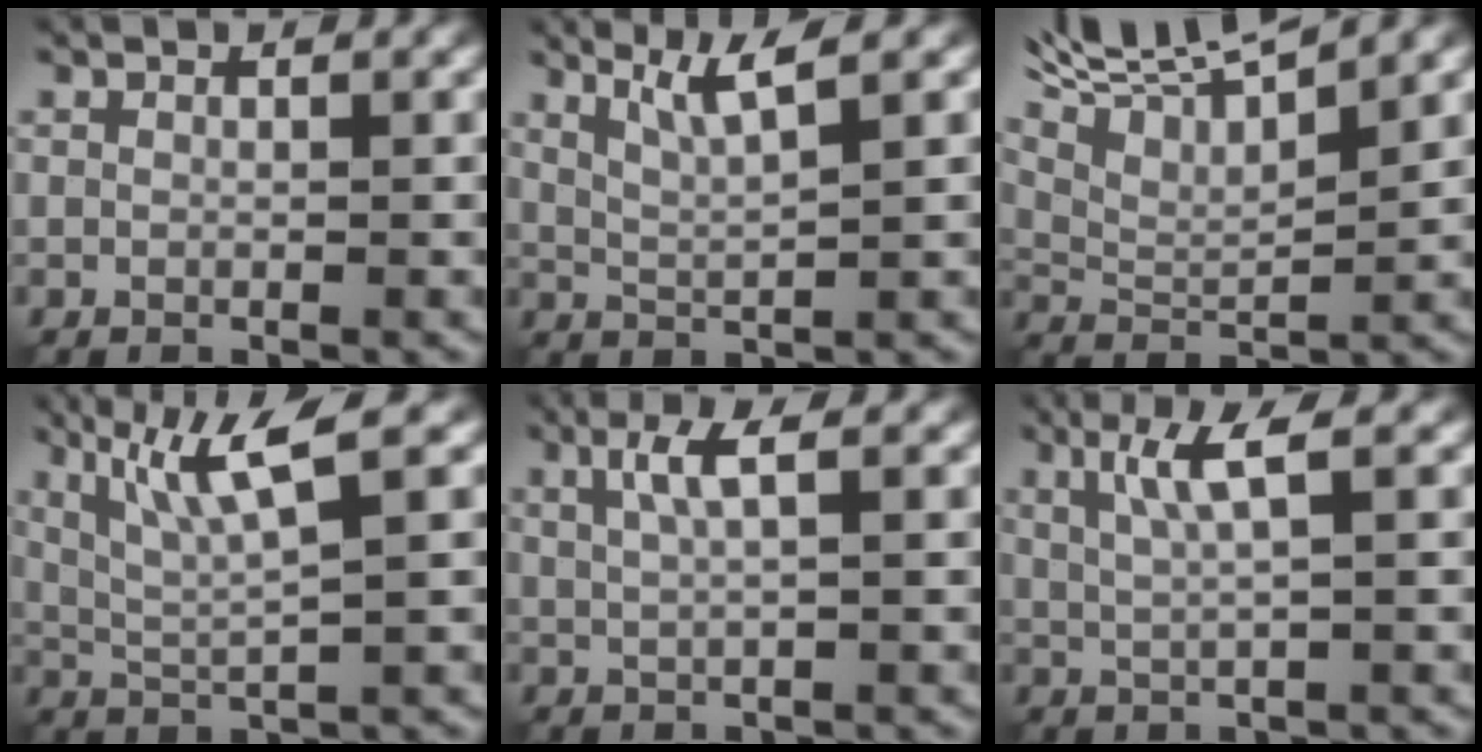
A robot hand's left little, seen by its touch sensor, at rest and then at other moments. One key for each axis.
{"total": 3.3, "fx": 1.7, "fy": 0.4, "fz": 2.8, "tx": -0.050, "ty": 0.002, "tz": 0.040}
{"total": 8.8, "fx": 5.7, "fy": 2.4, "fz": 6.1, "tx": -0.128, "ty": 0.018, "tz": 0.097}
{"total": 6.1, "fx": 2.5, "fy": 1.1, "fz": 5.5, "tx": -0.110, "ty": 0.009, "tz": 0.057}
{"total": 2.7, "fx": 0.5, "fy": 0.5, "fz": 2.6, "tx": -0.055, "ty": 0.000, "tz": 0.014}
{"total": 3.6, "fx": 0.8, "fy": 0.4, "fz": 3.4, "tx": -0.074, "ty": -0.003, "tz": 0.021}